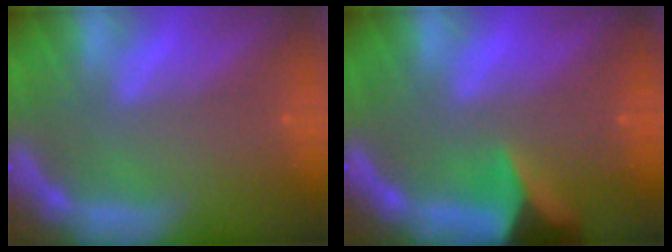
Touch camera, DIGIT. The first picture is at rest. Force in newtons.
{"total": 5.4}